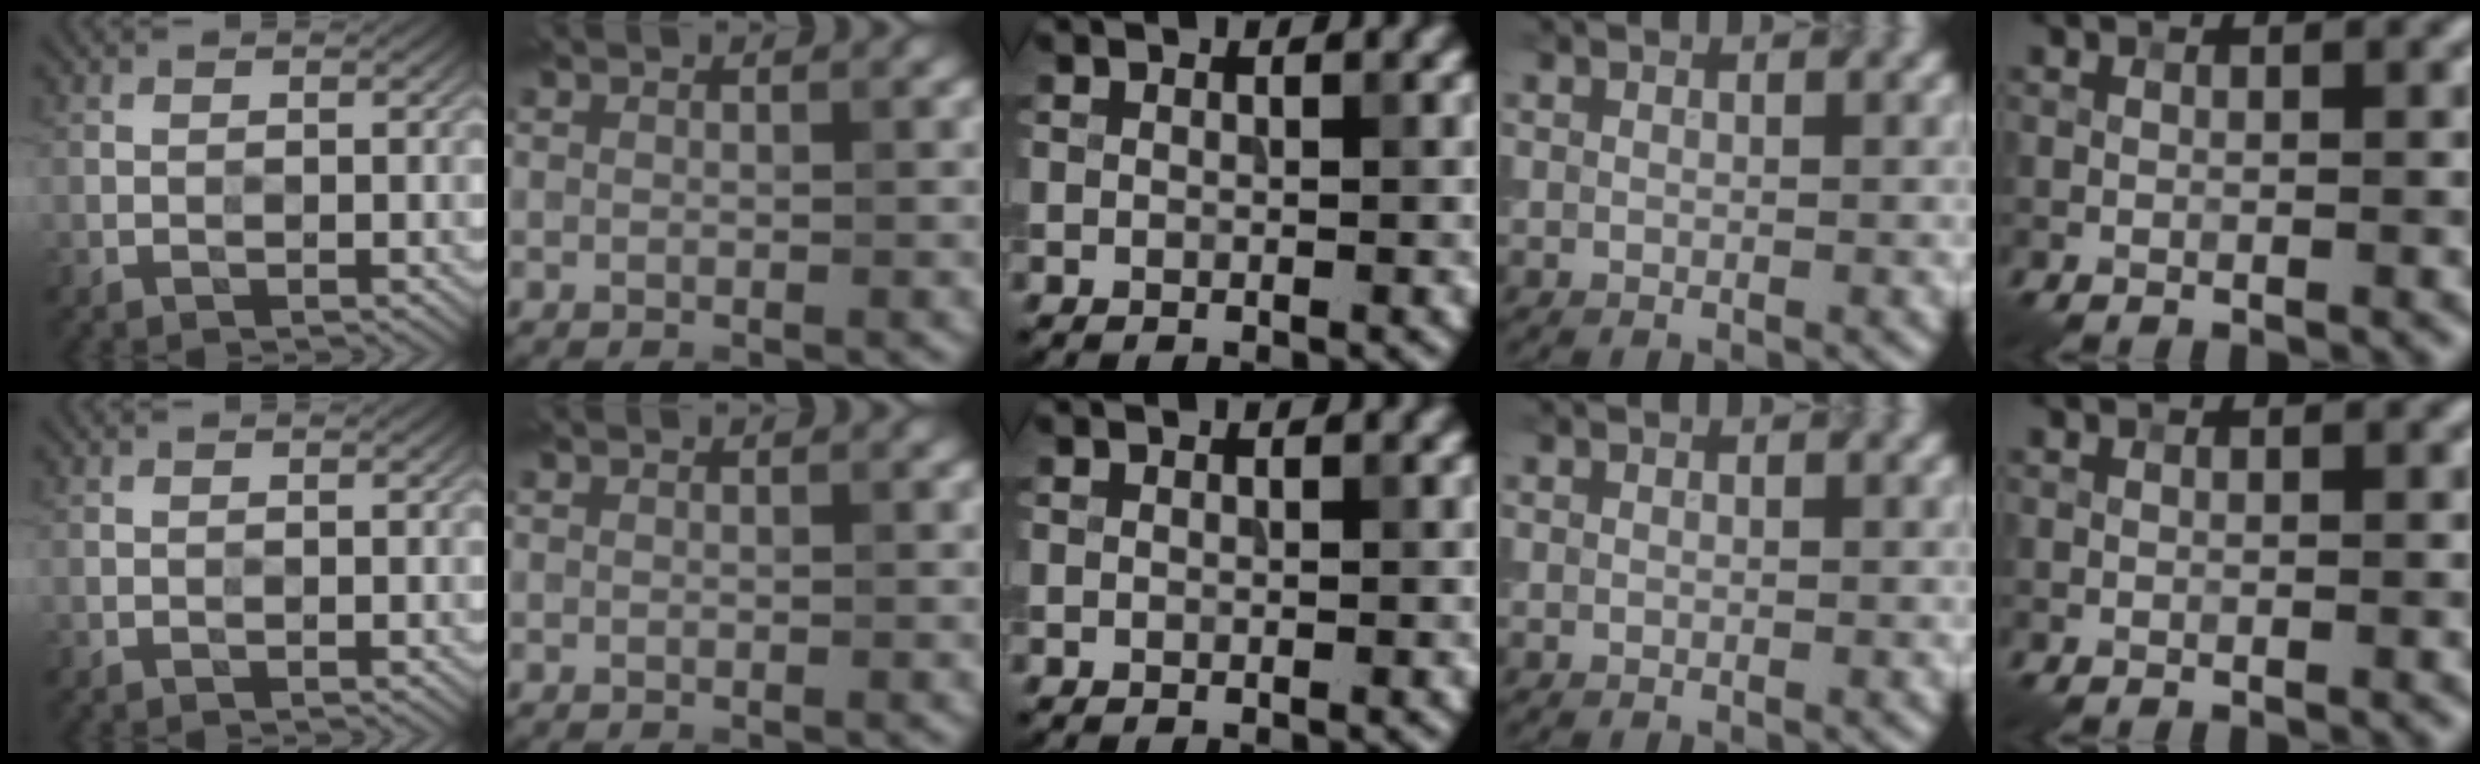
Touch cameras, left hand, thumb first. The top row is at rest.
{}